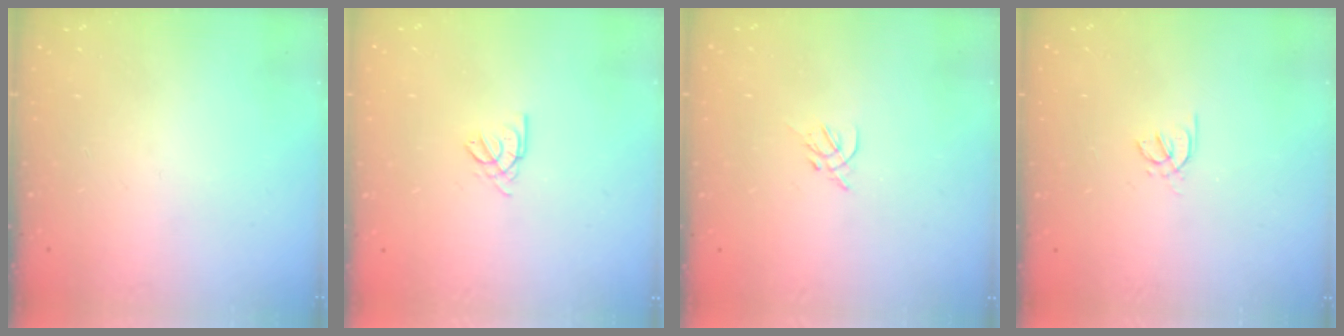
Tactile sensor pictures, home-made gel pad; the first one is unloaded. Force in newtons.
{"total": 2.3, "press": 2.3, "slide": 0.5}
{"total": 3.2, "press": 3.1, "slide": 0.7}
{"total": 1.2, "press": 1.2, "slide": 0.4}